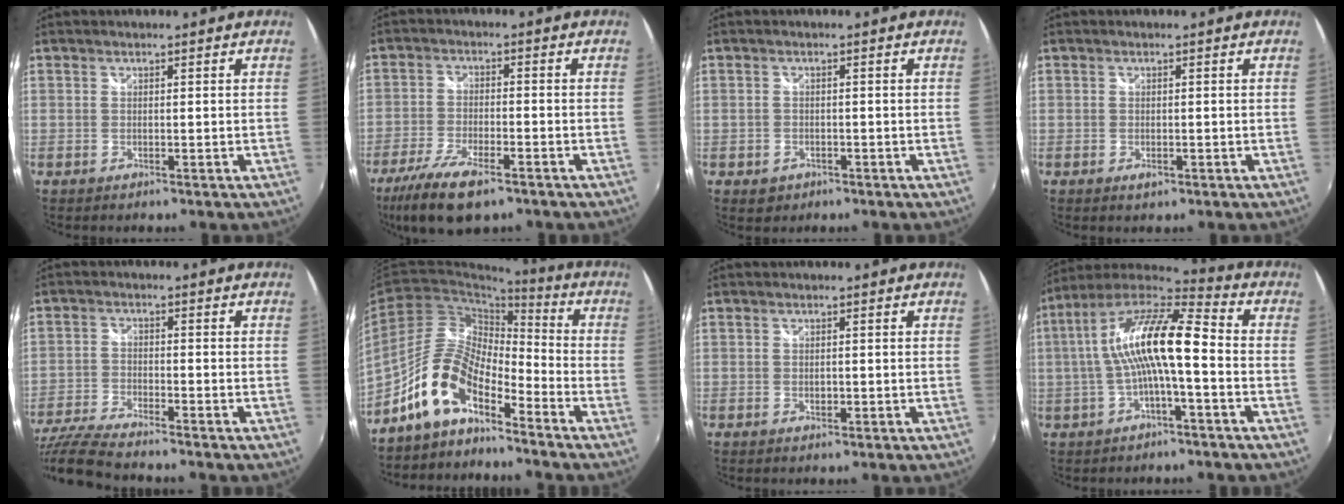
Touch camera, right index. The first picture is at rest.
{"total": 12.2, "force": [-8.1, 3.9, 8.3], "torque": [-0.189, -0.035, -0.152]}
{"total": 2.6, "force": [-1.2, 2.1, 0.9], "torque": [-0.024, 0.001, -0.013]}
{"total": 1.4, "force": [-0.6, 0.9, 0.8], "torque": [-0.013, -0.004, -0.011]}
{"total": 10.3, "force": [-9.1, 0.9, 4.7], "torque": [-0.120, -0.022, -0.176]}
{"total": 10.8, "force": [-7.7, 3.9, 6.4], "torque": [-0.135, 0.026, -0.155]}
{"total": 1.1, "force": [-0.2, 0.8, 0.8], "torque": [-0.014, 0.000, -0.004]}
{"total": 14.4, "force": [-0.6, 2.8, 14.1], "torque": [-0.260, 0.018, -0.015]}